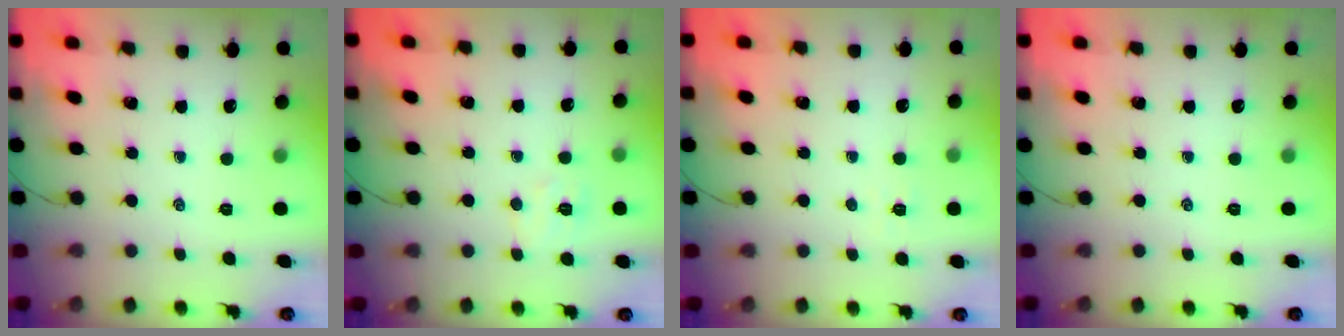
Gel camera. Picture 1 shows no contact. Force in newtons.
{"total": 5.2, "press": 5.1, "slide": 1.1}
{"total": 2.6, "press": 2.6, "slide": 0.5}
{"total": 0.0}